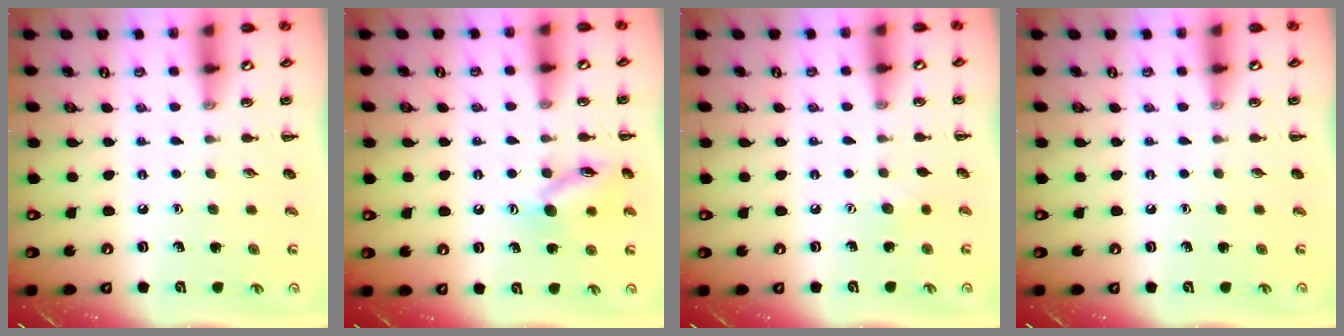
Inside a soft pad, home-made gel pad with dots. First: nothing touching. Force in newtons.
{"total": 12.3, "press": 12.2, "slide": 0.8}
{"total": 2.8, "press": 2.8, "slide": 0.7}
{"total": 0.0}